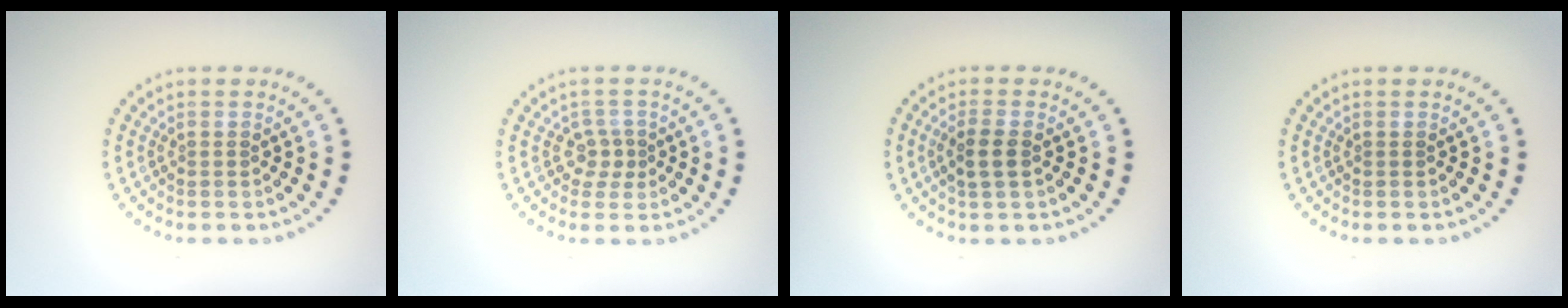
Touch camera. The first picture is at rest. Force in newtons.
{"total": 1.8, "press": 1.5, "slide": 1.1}
{"total": 2.0, "press": 1.9, "slide": 0.6}
{"total": 0.0}